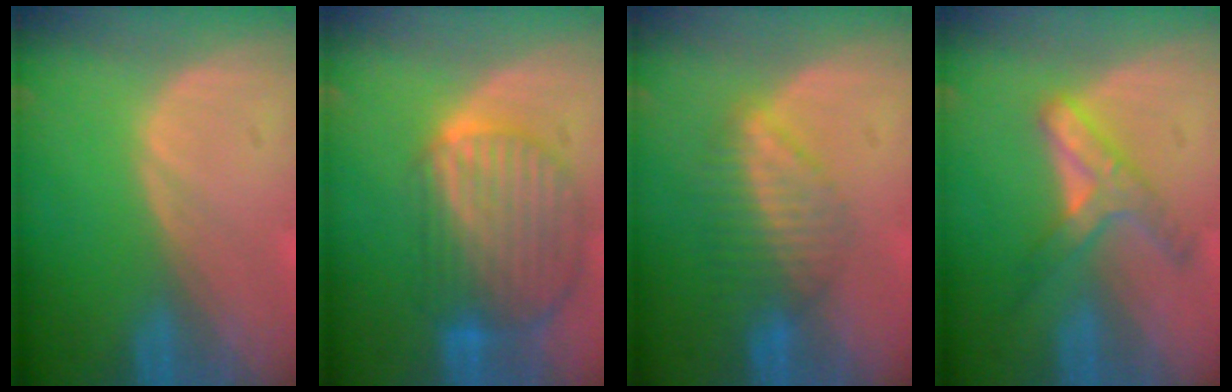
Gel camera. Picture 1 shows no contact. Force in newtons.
{"total": 10.4, "press": 8.9, "slide": 5.4}
{"total": 6.8, "press": 5.8, "slide": 3.5}
{"total": 5.5, "press": 5.4, "slide": 1.4}